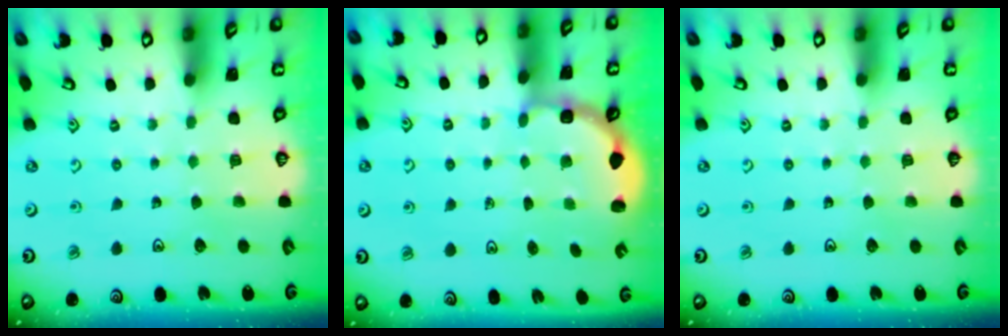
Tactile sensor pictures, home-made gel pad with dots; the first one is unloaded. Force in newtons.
{"total": 3.1, "press": 2.4, "slide": 1.9}
{"total": 0.0}